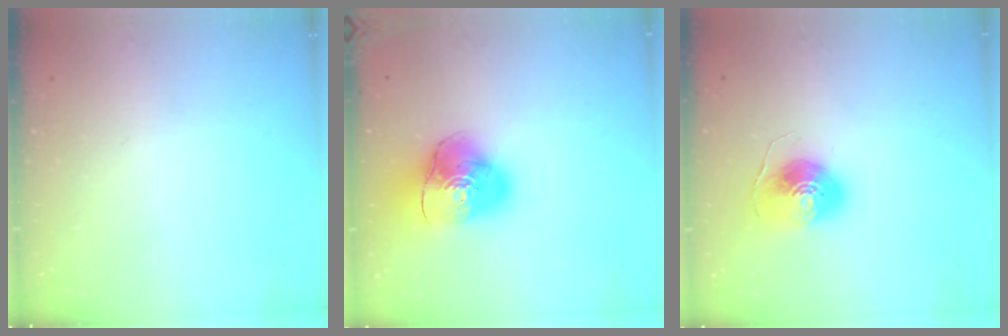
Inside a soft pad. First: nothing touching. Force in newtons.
{"total": 14.3, "press": 14.2, "slide": 1.9}
{"total": 8.3, "press": 8.3, "slide": 0.6}